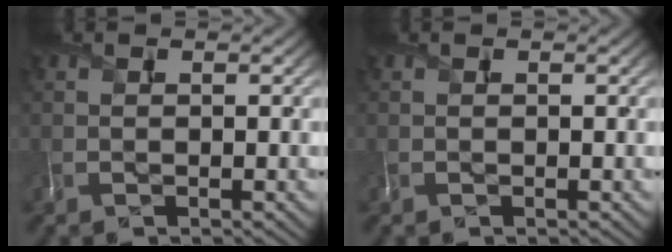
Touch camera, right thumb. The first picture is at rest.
{"total": 0.0}